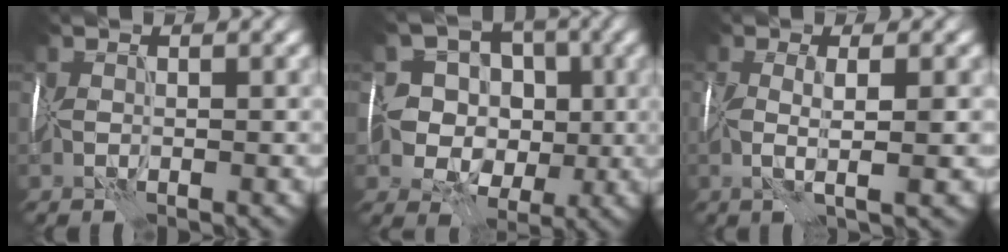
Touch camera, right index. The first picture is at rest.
{"total": 8.1, "force": [0.4, 7.0, 4.1], "torque": [-0.047, 0.011, -0.023]}
{"total": 3.1, "force": [0.0, 0.4, 3.1], "torque": [-0.052, -0.001, 0.000]}